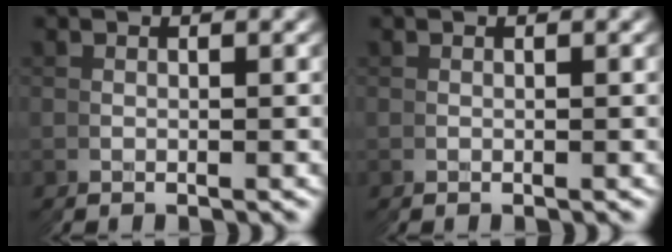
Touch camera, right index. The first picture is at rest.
{"total": 0.0}